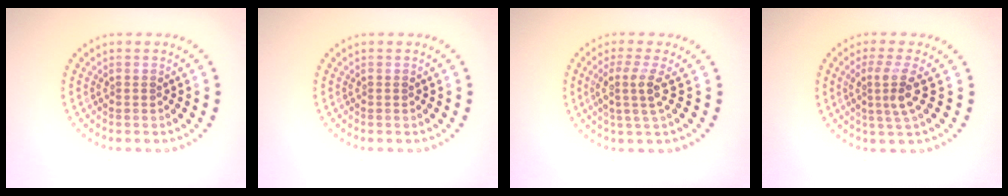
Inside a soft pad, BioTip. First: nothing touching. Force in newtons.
{"total": 0.0}
{"total": 2.7, "press": 2.0, "slide": 1.8}
{"total": 3.1, "press": 2.2, "slide": 2.1}